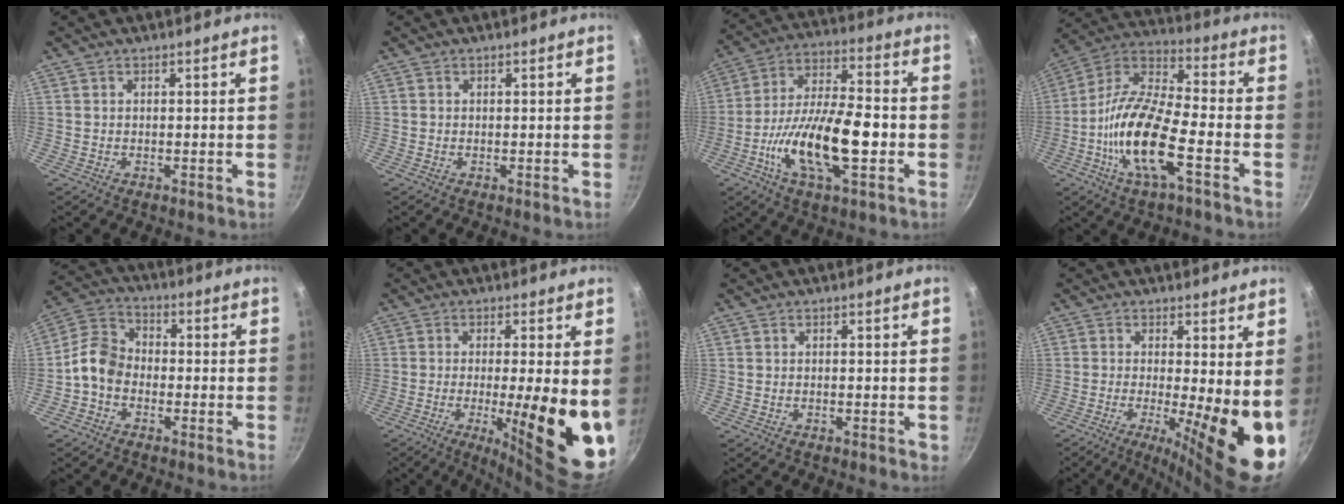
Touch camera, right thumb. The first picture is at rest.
{"total": 0.0}
{"total": 18.4, "force": [-4.7, 7.4, 16.2], "torque": [-0.279, 0.032, -0.091]}
{"total": 16.6, "force": [-5.7, 5.3, 14.6], "torque": [-0.286, 0.035, -0.130]}
{"total": 7.7, "force": [-2.5, 5.8, 4.4], "torque": [-0.073, 0.036, -0.070]}
{"total": 17.3, "force": [-2.4, 3.8, 16.7], "torque": [-0.218, -0.025, -0.029]}
{"total": 0.6, "force": [-0.2, 0.3, 0.5], "torque": [-0.005, 0.001, -0.003]}
{"total": 13.2, "force": [-1.7, 3.0, 12.8], "torque": [-0.169, -0.021, -0.021]}